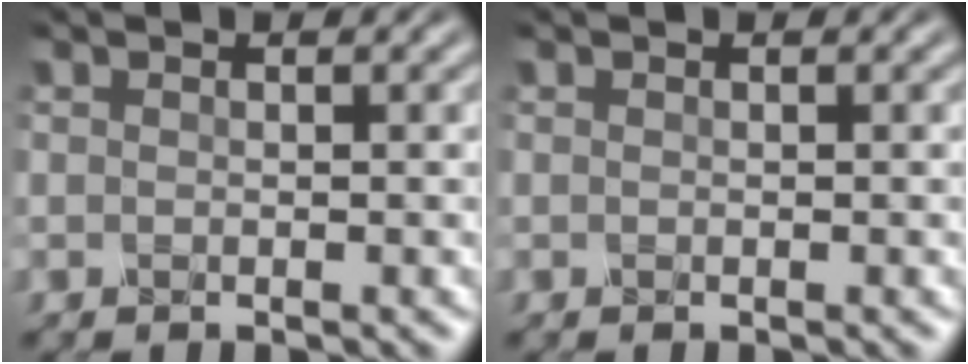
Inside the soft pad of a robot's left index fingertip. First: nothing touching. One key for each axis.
{"total": 0.0}